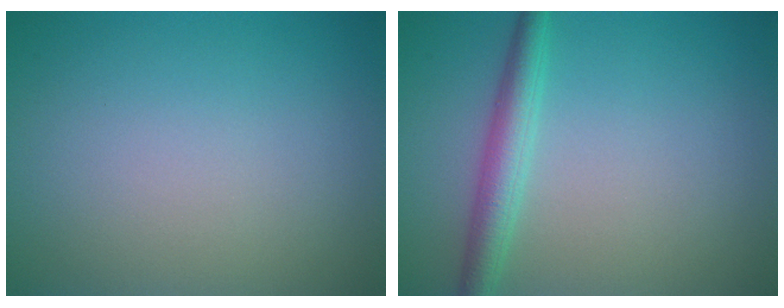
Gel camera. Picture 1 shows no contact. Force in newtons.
{"total": 3.0, "press": 3.0, "slide": 0.1}